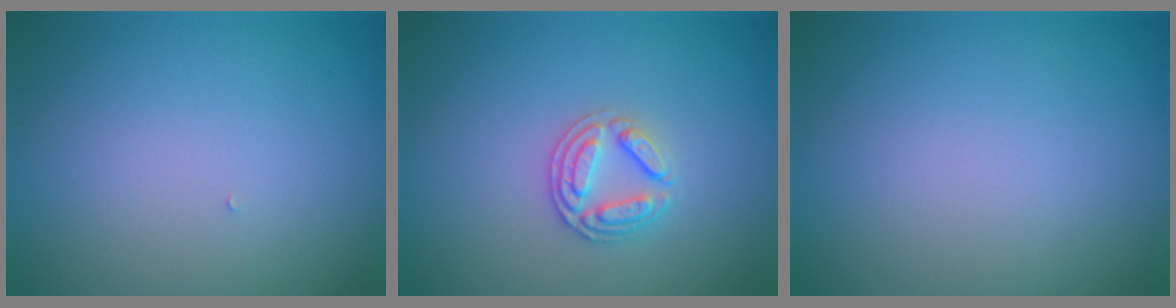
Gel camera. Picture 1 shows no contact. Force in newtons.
{"total": 2.6, "press": 2.5, "slide": 0.6}
{"total": 0.0}